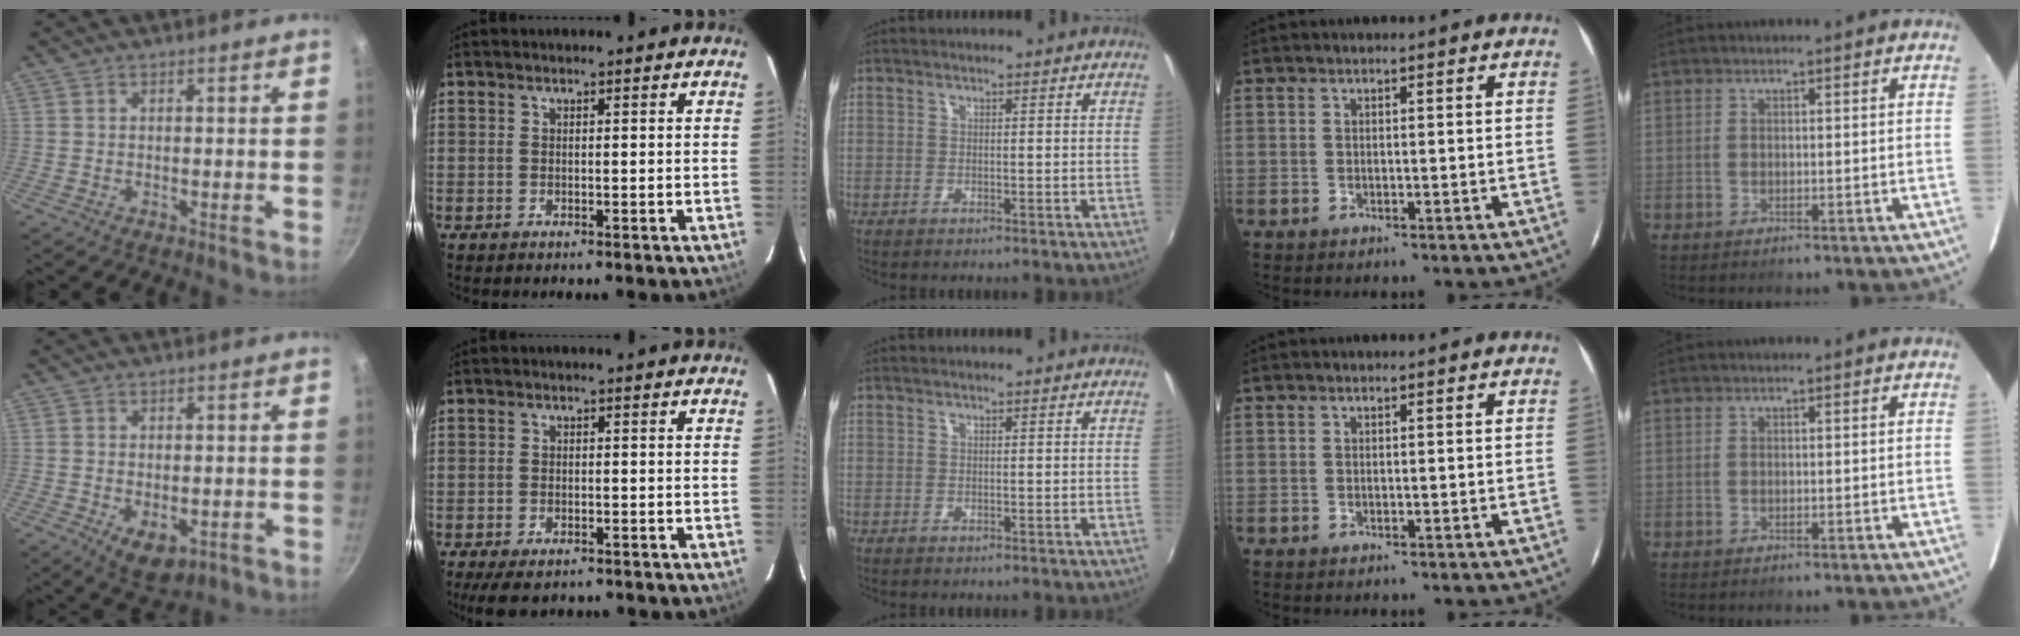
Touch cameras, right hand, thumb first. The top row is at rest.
{"thumb": {"total": 6.2, "force": [-1.5, 3.8, 4.7], "torque": [-0.061, -0.010, -0.011]}, "index": {"total": 6.3, "force": [-4.8, 2.6, 3.2], "torque": [-0.079, -0.017, -0.077]}}